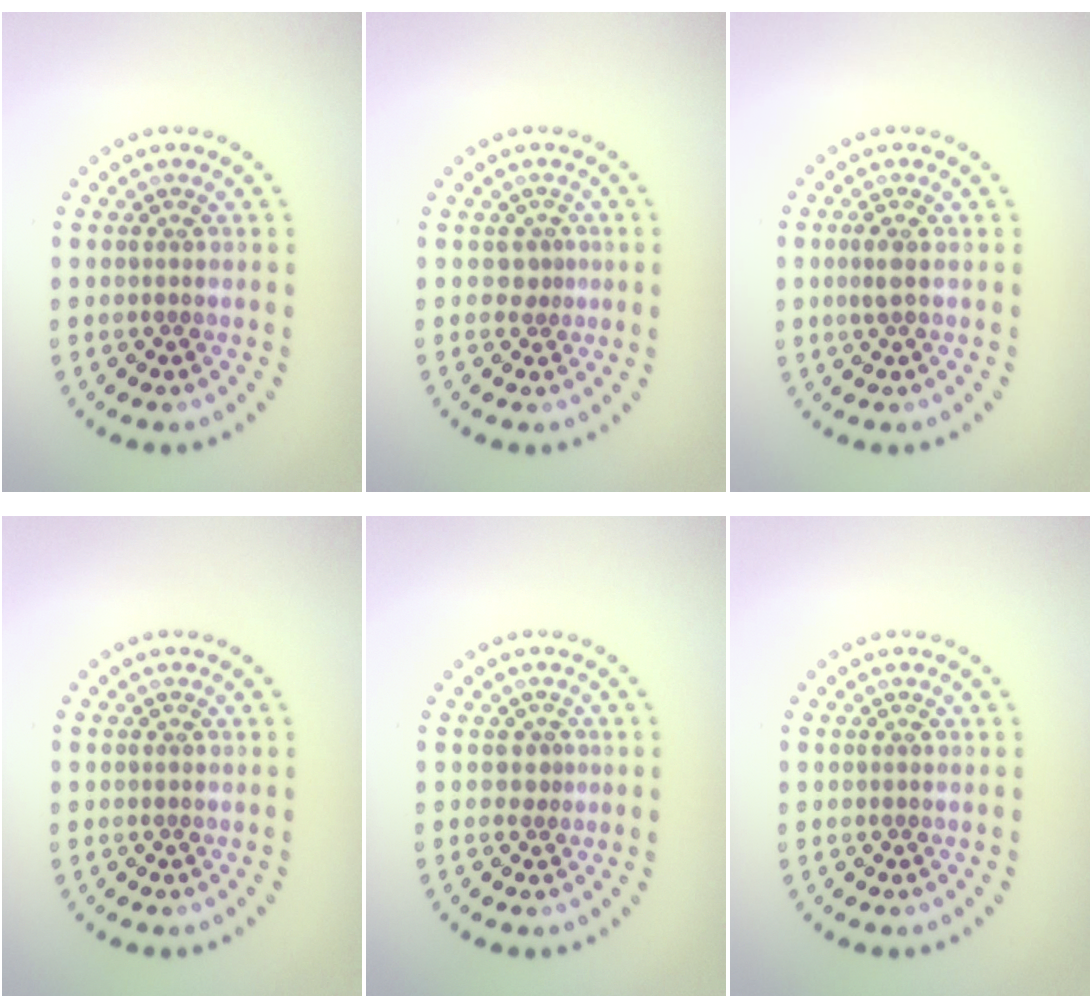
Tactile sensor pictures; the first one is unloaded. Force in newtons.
{"total": 1.0, "press": 0.6, "slide": 0.8}
{"total": 1.2, "press": 1.2, "slide": 0.5}
{"total": 0.0}
{"total": 0.8, "press": 0.4, "slide": 0.6}
{"total": 0.0}